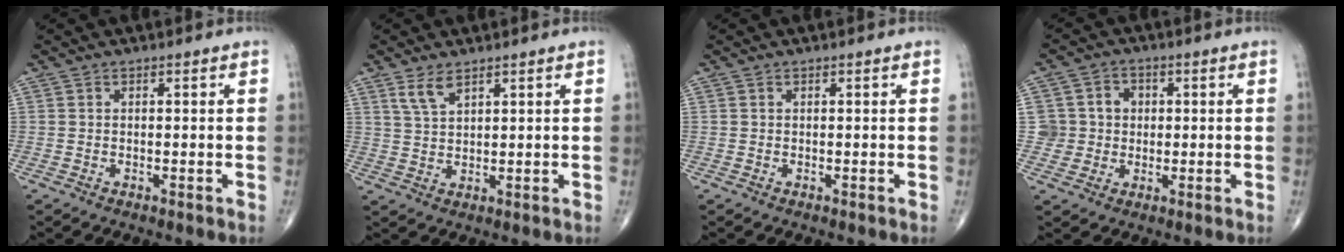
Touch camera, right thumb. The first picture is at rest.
{"total": 3.8, "force": [2.5, 1.4, 2.4], "torque": [-0.047, -0.011, 0.056]}
{"total": 0.0}
{"total": 6.2, "force": [0.5, 6.1, 0.9], "torque": [0.023, 0.009, 0.005]}